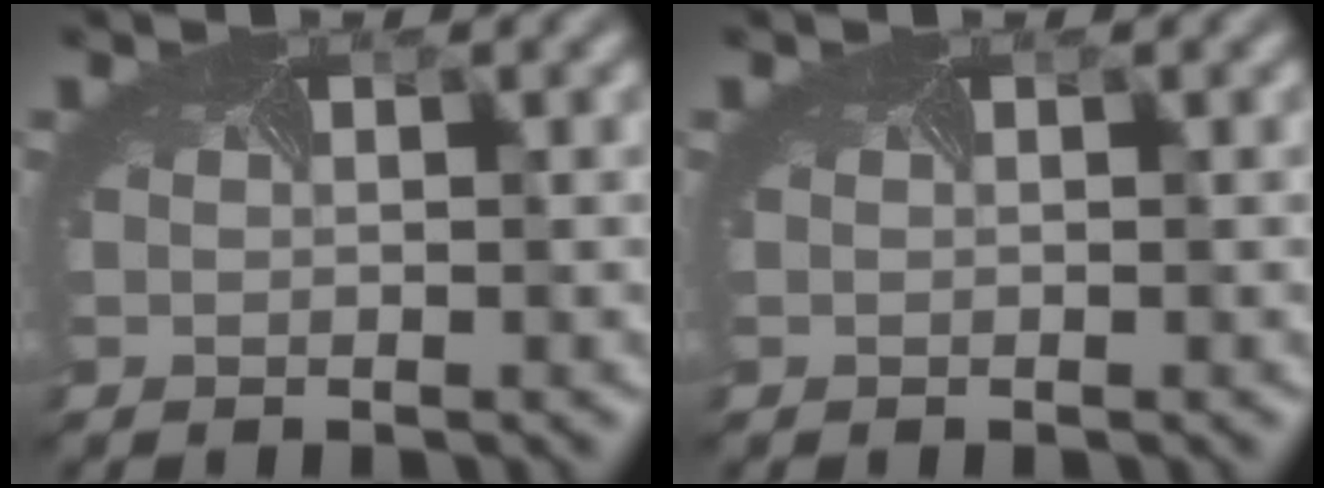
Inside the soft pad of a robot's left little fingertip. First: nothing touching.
{"total": 0.0}